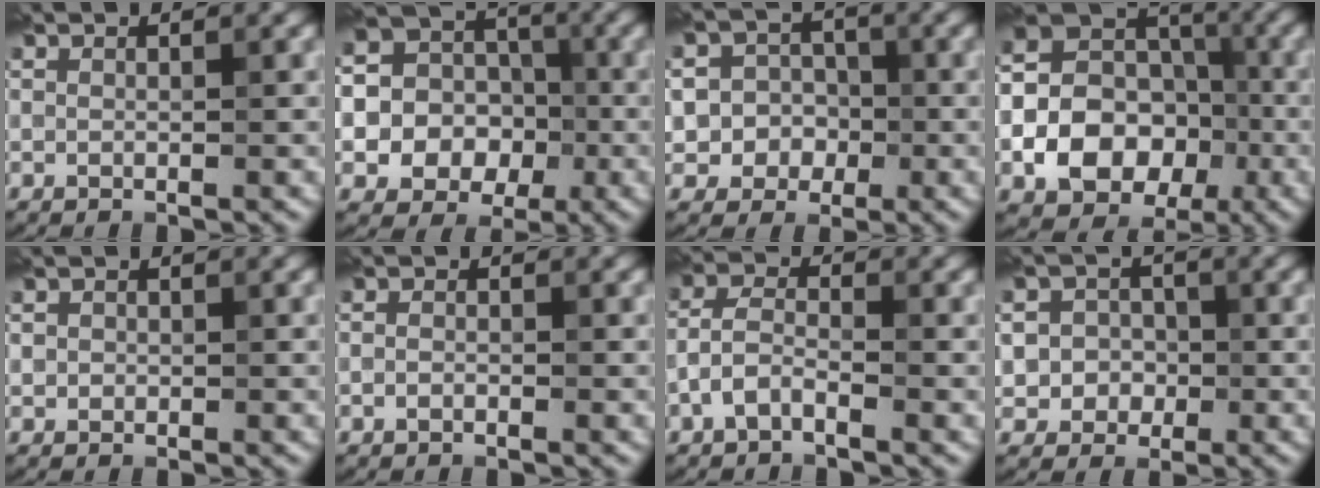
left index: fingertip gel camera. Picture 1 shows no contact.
{"total": 14.2, "force": [-2.8, 13.1, 4.9], "torque": [-0.140, 0.001, -0.066]}
{"total": 5.9, "force": [-1.7, 5.5, 1.3], "torque": [-0.015, 0.010, -0.045]}
{"total": 13.6, "force": [-3.8, 11.4, 6.2], "torque": [-0.129, -0.018, -0.077]}
{"total": 0.7, "force": [0.0, 0.7, 0.1], "torque": [0.004, -0.002, 0.000]}
{"total": 0.7, "force": [-0.5, 0.4, 0.4], "torque": [-0.013, 0.001, -0.012]}
{"total": 2.8, "force": [-1.7, 1.2, 1.9], "torque": [-0.046, 0.010, -0.043]}
{"total": 4.2, "force": [-0.9, 4.0, 1.1], "torque": [-0.006, 0.014, -0.033]}